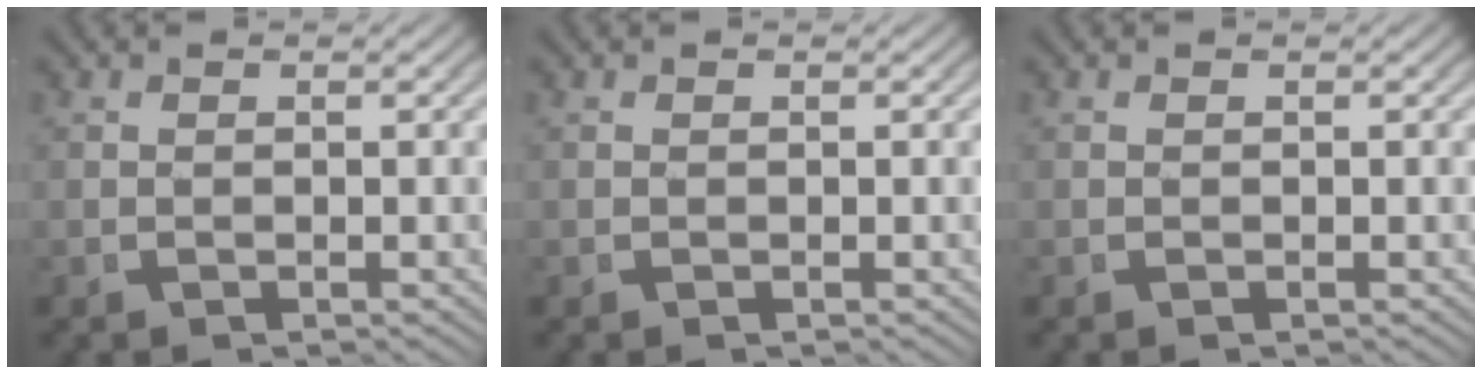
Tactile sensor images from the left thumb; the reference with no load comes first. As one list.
[{"total": 0.0}, {"total": 0.0}]